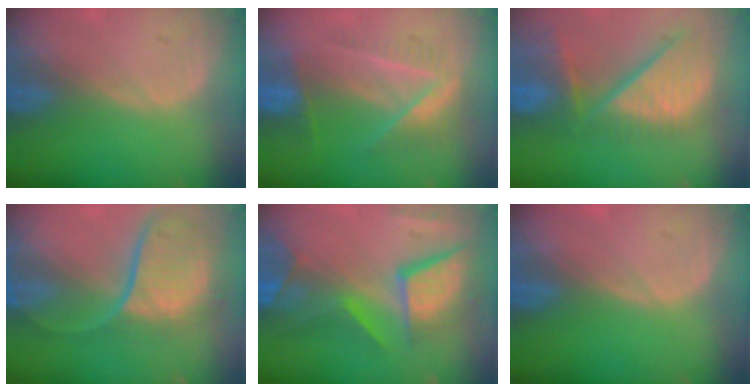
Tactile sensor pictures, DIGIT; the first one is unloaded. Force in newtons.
{"total": 7.2, "press": 6.7, "slide": 2.8}
{"total": 12.5, "press": 10.7, "slide": 6.5}
{"total": 12.0, "press": 9.9, "slide": 6.9}
{"total": 12.4, "press": 10.2, "slide": 7.1}
{"total": 0.0}